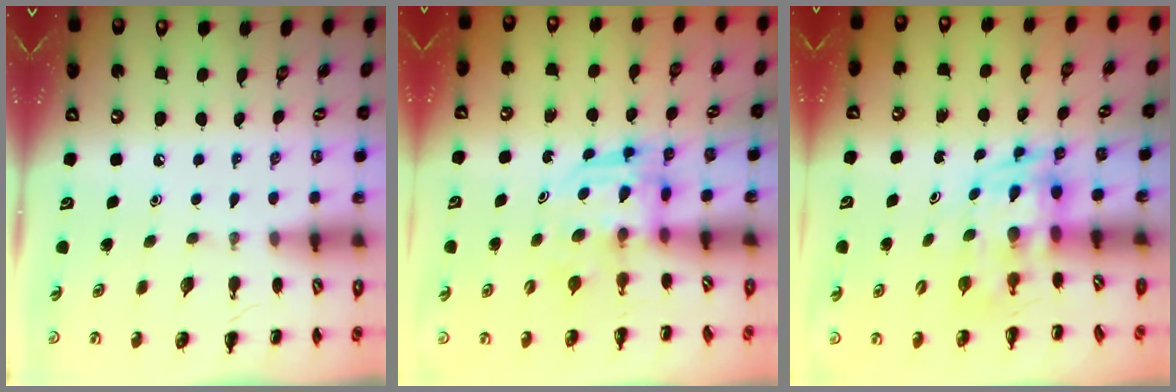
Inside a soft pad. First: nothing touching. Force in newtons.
{"total": 3.3, "press": 3.3, "slide": 0.2}
{"total": 3.8, "press": 3.7, "slide": 0.8}